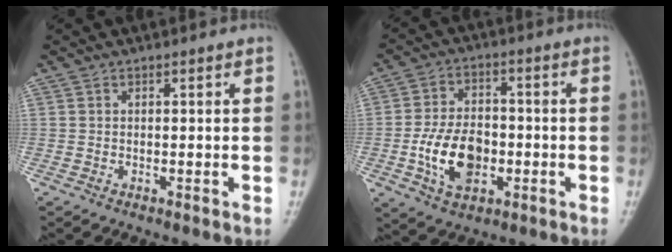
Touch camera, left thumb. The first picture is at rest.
{"total": 11.6, "force": [-2.7, 7.3, 8.5], "torque": [-0.133, 0.013, -0.048]}